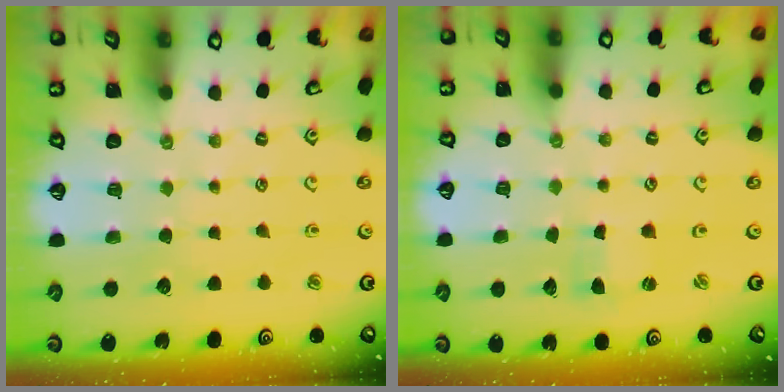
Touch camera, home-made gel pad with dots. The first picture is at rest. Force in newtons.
{"total": 0.7, "press": 0.7, "slide": 0.1}